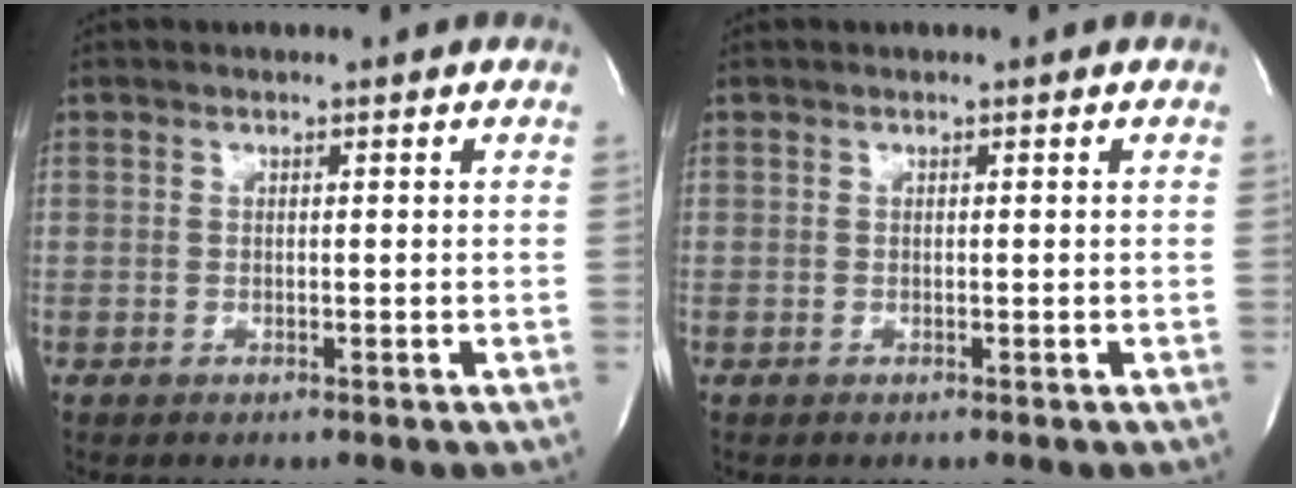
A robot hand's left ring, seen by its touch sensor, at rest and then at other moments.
{"total": 0.0}